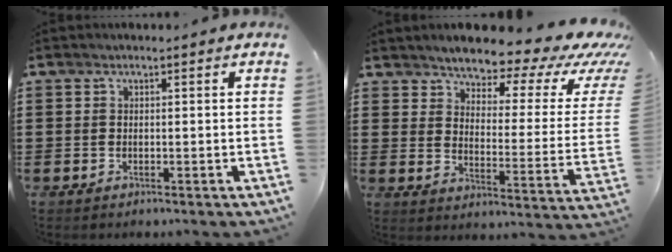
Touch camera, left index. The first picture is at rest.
{"total": 6.2, "force": [5.6, 1.2, 2.3], "torque": [-0.060, -0.052, 0.092]}